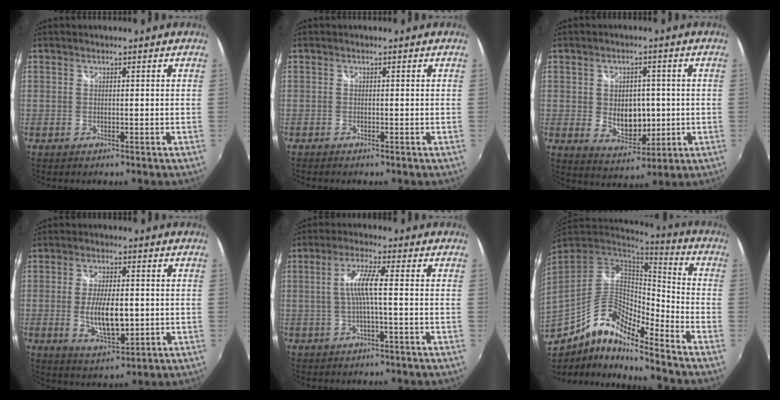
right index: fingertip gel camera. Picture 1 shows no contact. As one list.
[{"total": 0.6, "force": [-0.6, 0.2, 0.2], "torque": [-0.006, -0.003, -0.013]}, {"total": 8.5, "force": [-0.4, 6.2, 5.9], "torque": [-0.104, -0.001, 0.008]}, {"total": 9.1, "force": [-0.9, 3.7, 8.2], "torque": [-0.156, -0.008, -0.010]}, {"total": 5.3, "force": [-0.5, -0.2, 5.2], "torque": [-0.107, 0.004, -0.007]}, {"total": 13.3, "force": [-8.3, 4.0, 9.6], "torque": [-0.177, -0.003, -0.163]}]